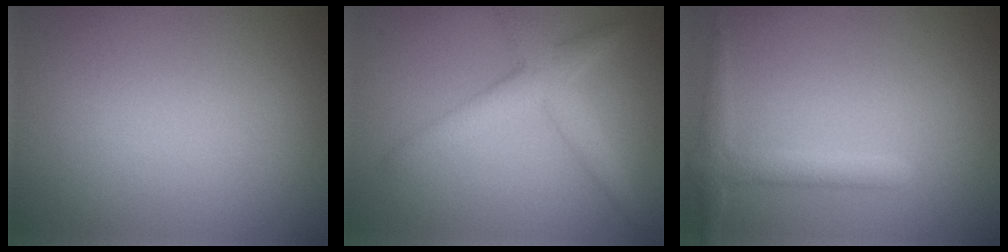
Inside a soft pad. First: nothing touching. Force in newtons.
{"total": 3.9, "press": 3.9, "slide": 0.2}
{"total": 2.3, "press": 2.3, "slide": 0.2}